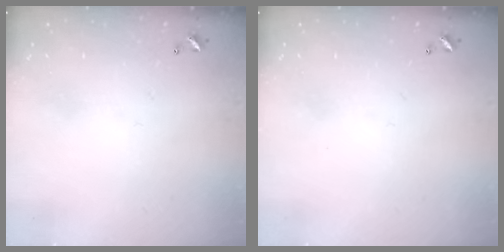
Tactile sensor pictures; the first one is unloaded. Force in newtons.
{"total": 0.0}